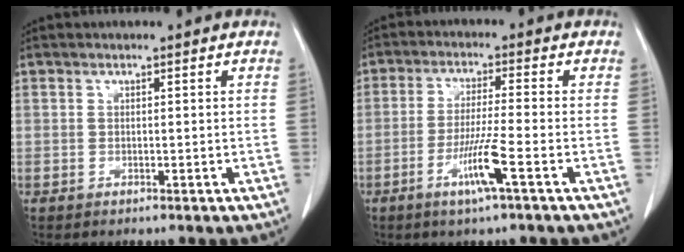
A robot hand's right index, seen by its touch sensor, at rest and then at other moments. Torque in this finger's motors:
{"motor_torque": [0.79, -0.29, 0.20, 0.07]}